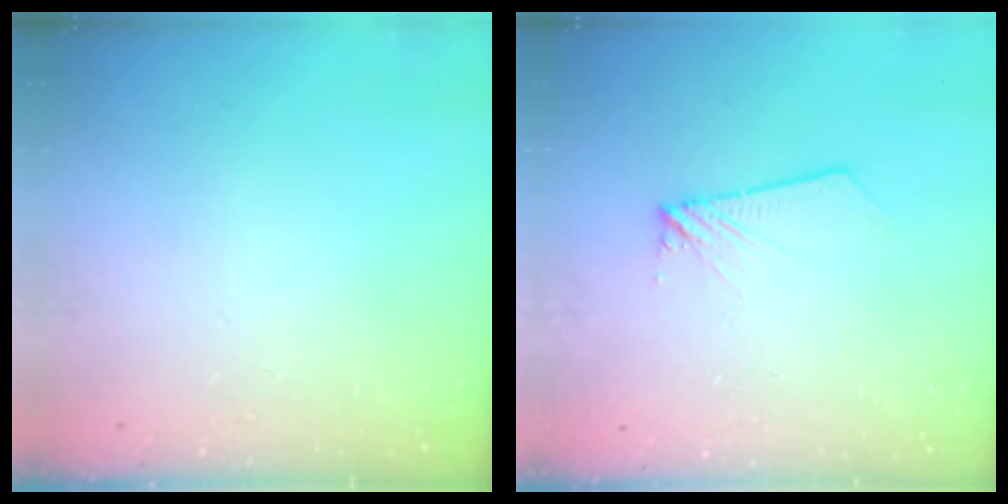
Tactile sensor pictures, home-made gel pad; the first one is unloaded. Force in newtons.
{"total": 1.9, "press": 1.9, "slide": 0.1}